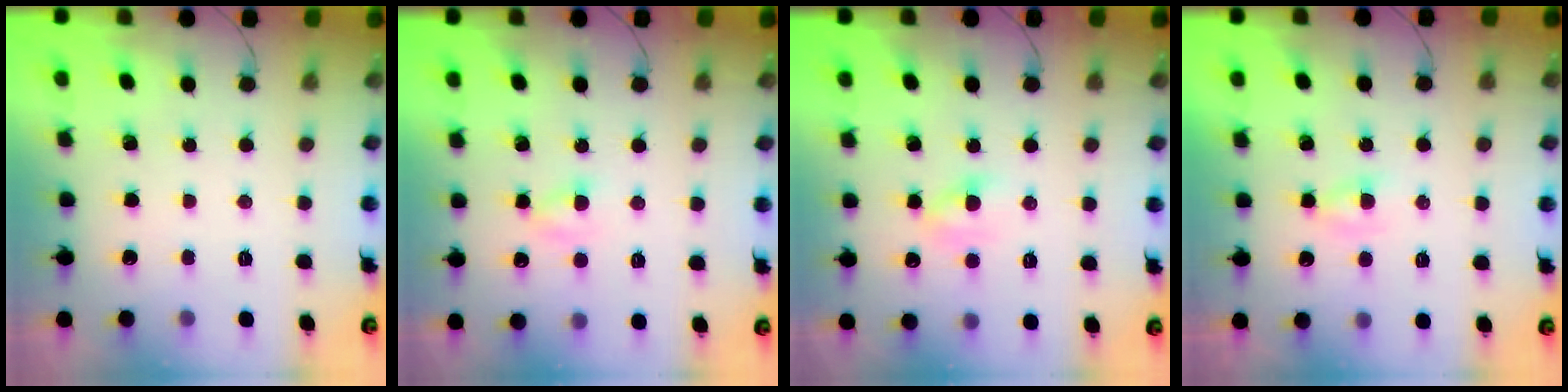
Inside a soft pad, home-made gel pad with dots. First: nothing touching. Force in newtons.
{"total": 1.7, "press": 1.6, "slide": 0.5}
{"total": 3.4, "press": 3.2, "slide": 1.1}
{"total": 1.6, "press": 1.5, "slide": 0.6}